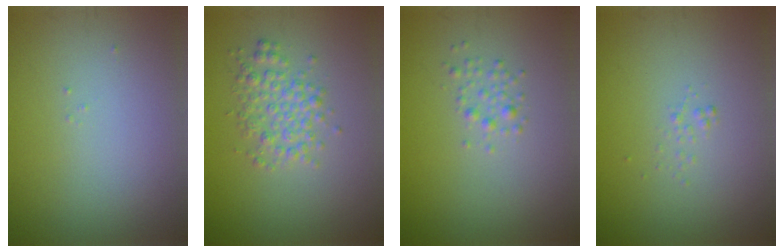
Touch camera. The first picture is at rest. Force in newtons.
{"total": 2.8, "press": 2.8, "slide": 0.0}
{"total": 1.2, "press": 1.2, "slide": 0.0}
{"total": 0.5, "press": 0.5, "slide": 0.0}